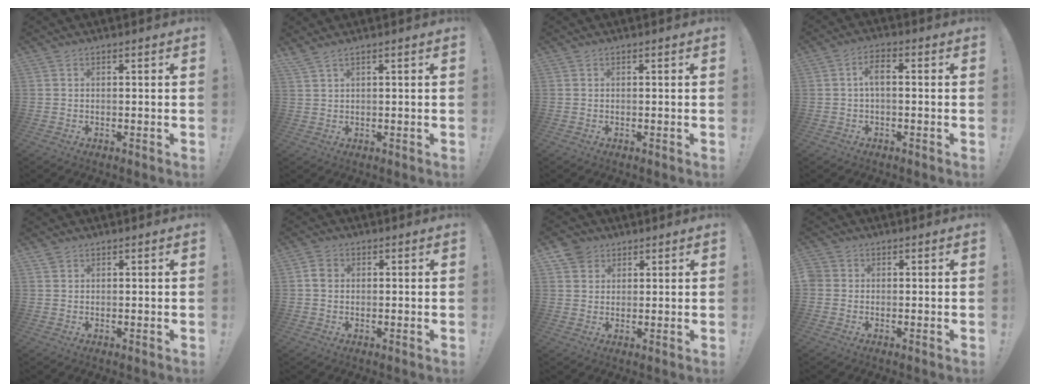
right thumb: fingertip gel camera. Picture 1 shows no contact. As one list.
[{"total": 2.0, "force": [1.5, -0.2, 1.3], "torque": [-0.034, -0.007, 0.030]}, {"total": 0.0}, {"total": 4.1, "force": [-0.2, 1.5, 3.8], "torque": [-0.083, 0.010, -0.004]}, {"total": 1.1, "force": [0.9, 0.7, 0.3], "torque": [-0.010, 0.000, 0.018]}, {"total": 3.0, "force": [0.4, 2.5, 1.7], "torque": [-0.023, 0.005, 0.007]}, {"total": 5.1, "force": [3.1, 4.0, 0.7], "torque": [-0.008, -0.017, 0.059]}, {"total": 1.7, "force": [-0.1, 1.5, 0.7], "torque": [-0.015, 0.005, 0.001]}]